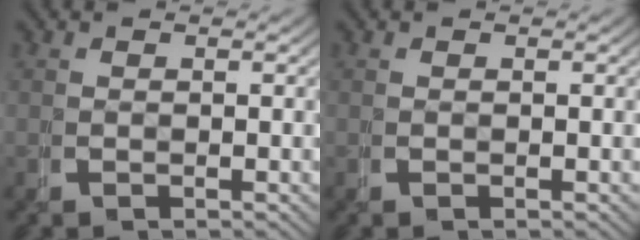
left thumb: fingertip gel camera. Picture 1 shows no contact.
{"total": 0.0}